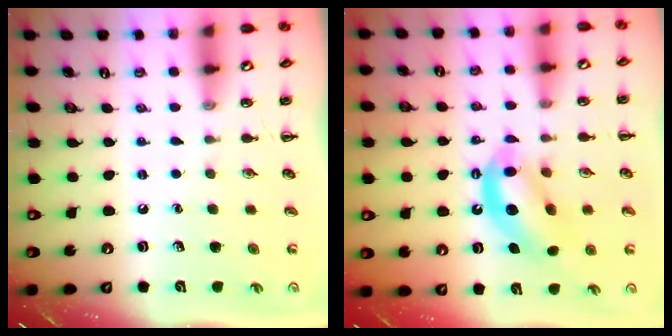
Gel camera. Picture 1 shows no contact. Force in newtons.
{"total": 10.5, "press": 10.1, "slide": 2.9}